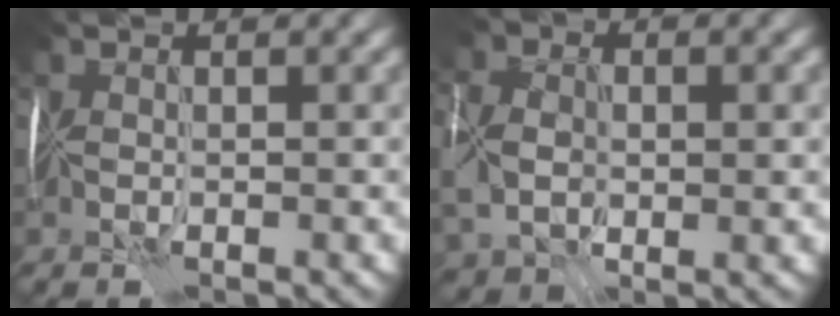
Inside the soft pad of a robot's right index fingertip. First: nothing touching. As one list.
[{"total": 7.0, "force": [0.0, 4.9, 5.0], "torque": [-0.115, 0.006, 0.006]}]